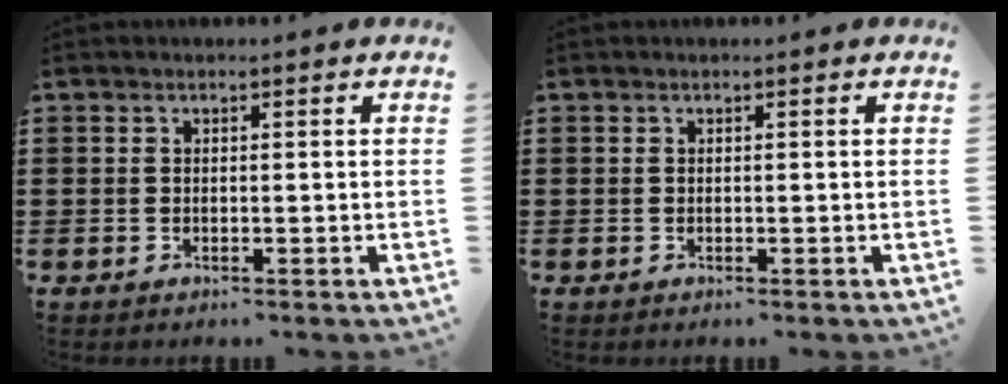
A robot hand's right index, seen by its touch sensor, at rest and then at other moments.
{"total": 0.0}